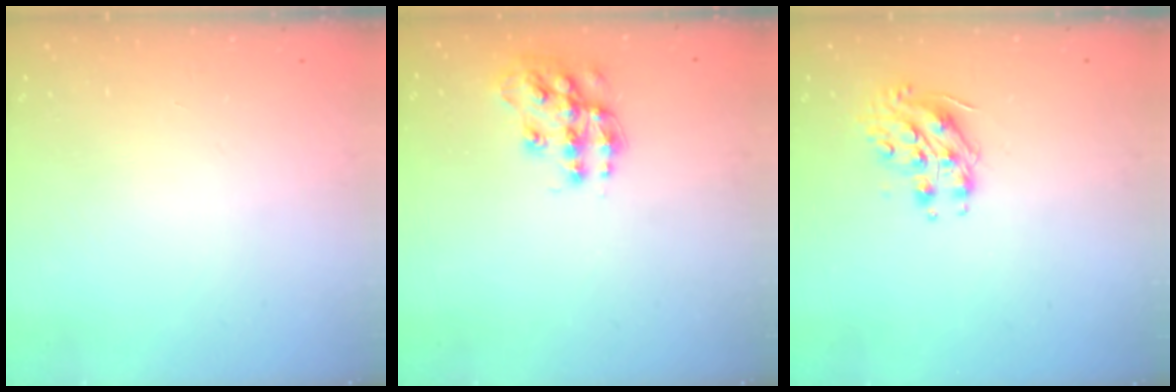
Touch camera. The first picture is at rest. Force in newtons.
{"total": 13.3, "press": 13.3, "slide": 0.7}
{"total": 8.9, "press": 8.9, "slide": 0.7}